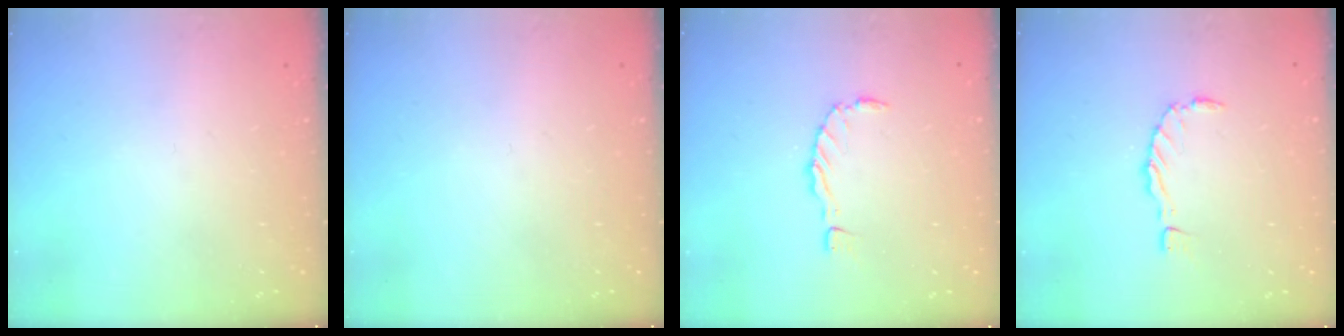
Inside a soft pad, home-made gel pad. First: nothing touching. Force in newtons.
{"total": 0.0}
{"total": 0.0}
{"total": 0.0}